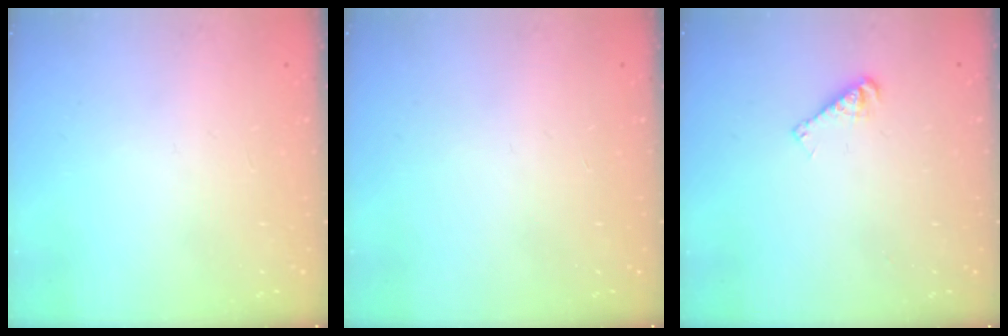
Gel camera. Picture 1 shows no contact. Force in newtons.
{"total": 0.0}
{"total": 4.5, "press": 4.5, "slide": 0.3}